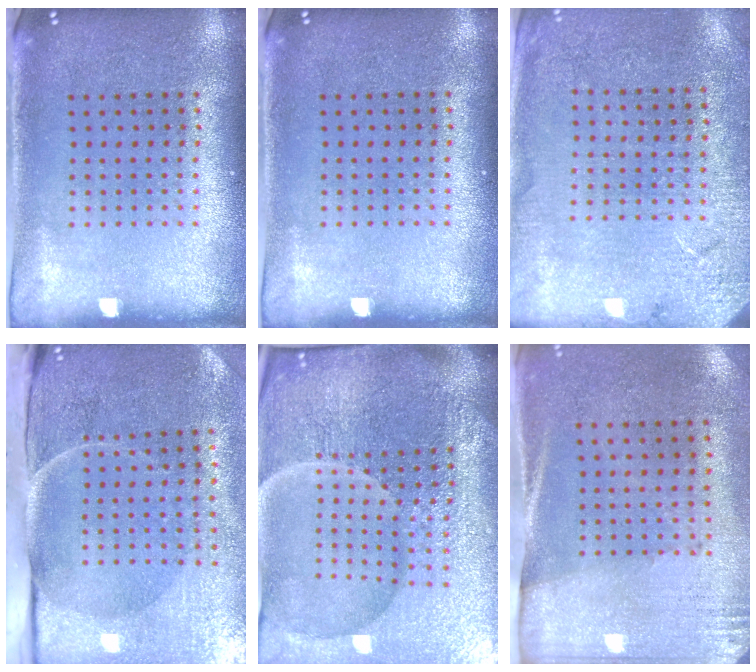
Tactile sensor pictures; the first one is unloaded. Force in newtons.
{"total": 0.0}
{"total": 2.7, "press": 2.7, "slide": 0.2}
{"total": 5.1, "press": 4.1, "slide": 3.1}
{"total": 6.7, "press": 6.0, "slide": 3.0}
{"total": 2.7, "press": 2.4, "slide": 1.3}